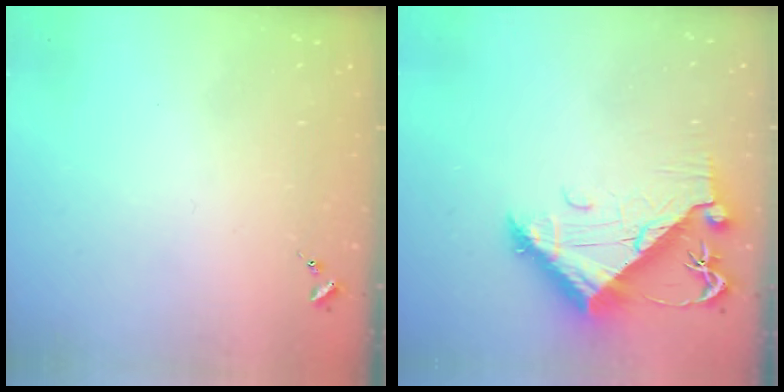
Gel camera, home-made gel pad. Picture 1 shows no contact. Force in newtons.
{"total": 9.1, "press": 9.1, "slide": 1.1}